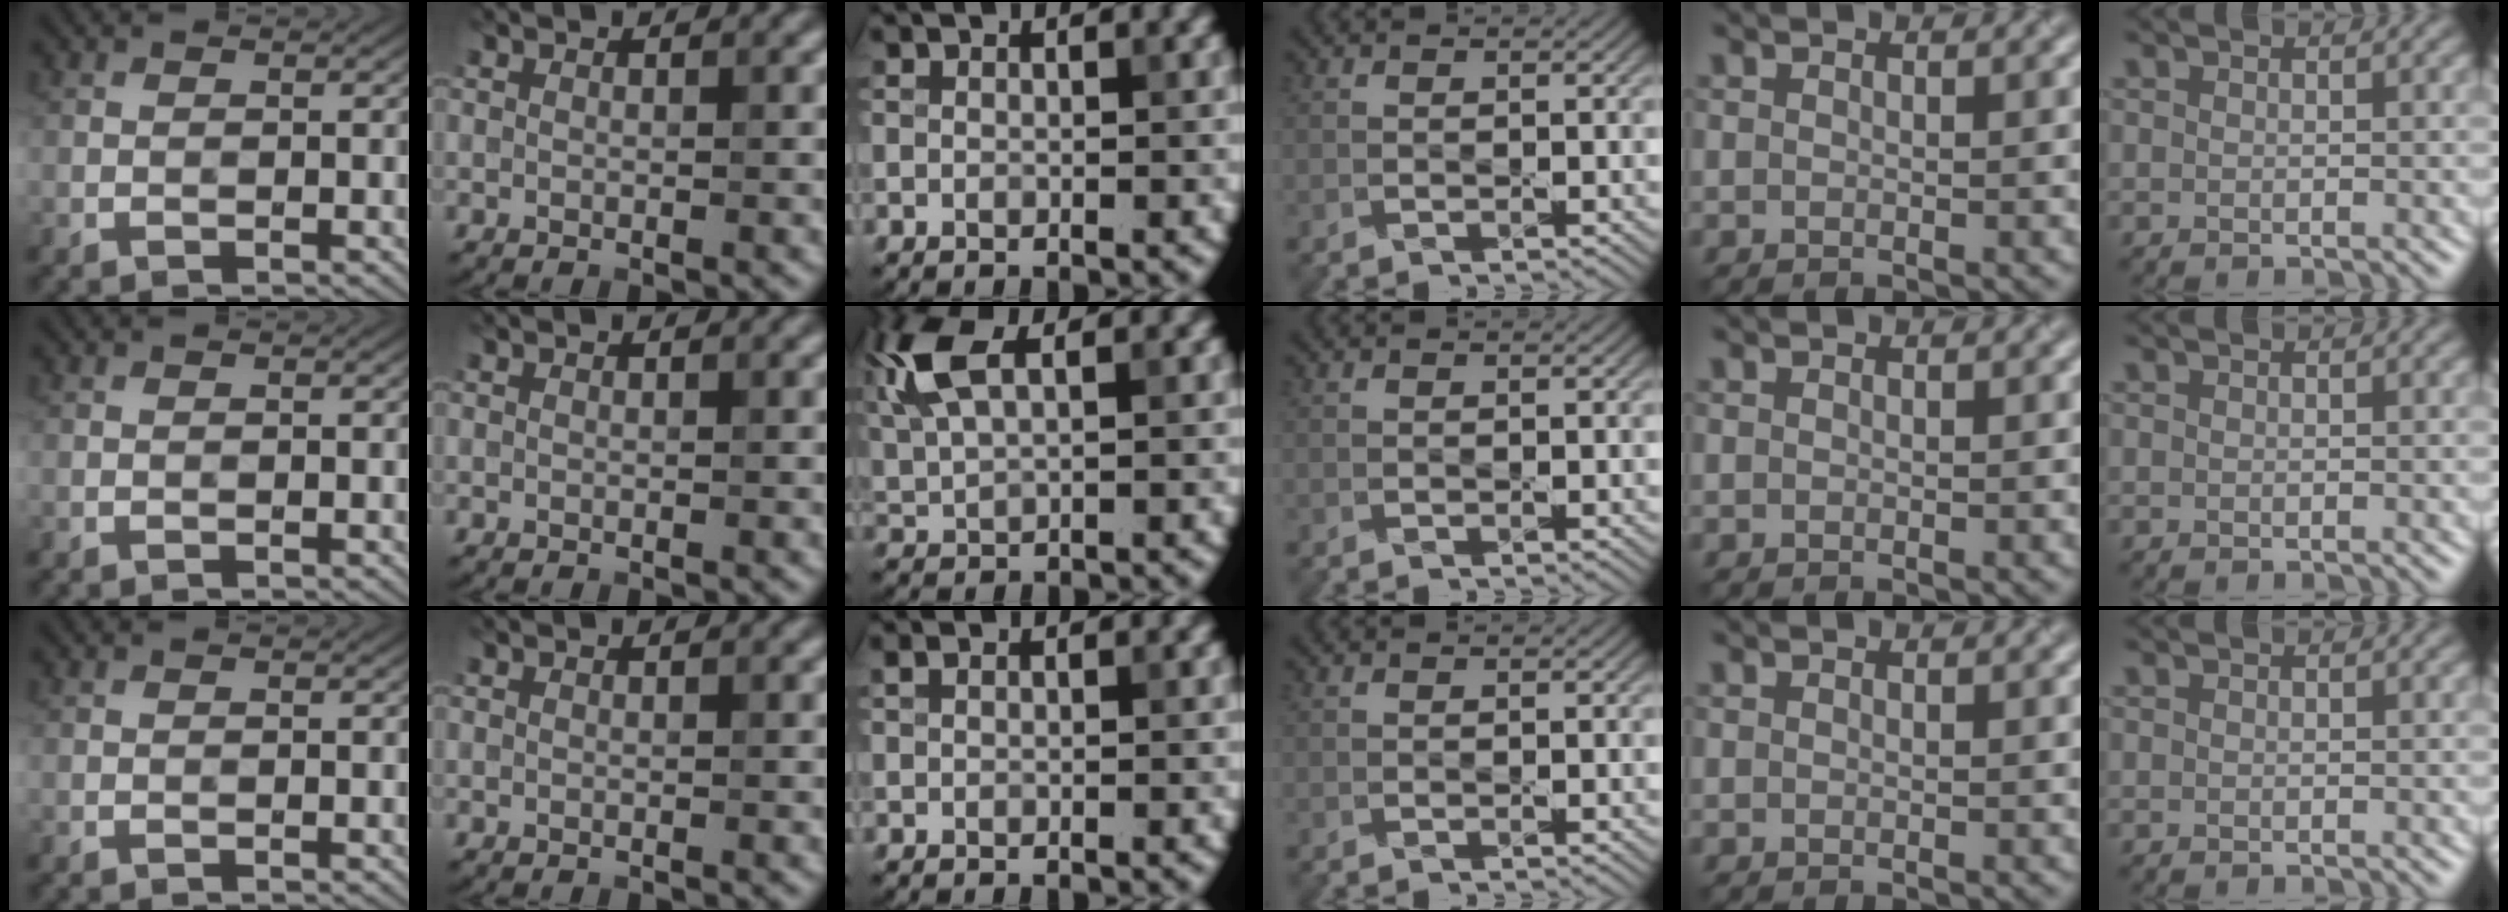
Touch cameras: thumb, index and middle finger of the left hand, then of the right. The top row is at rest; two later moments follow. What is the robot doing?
{"motion": "press", "object": "joystick"}